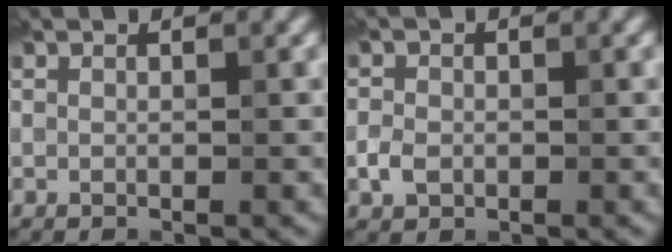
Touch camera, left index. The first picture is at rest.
{"total": 1.7, "force": [-0.5, 1.4, 0.9], "torque": [-0.014, -0.001, -0.014]}